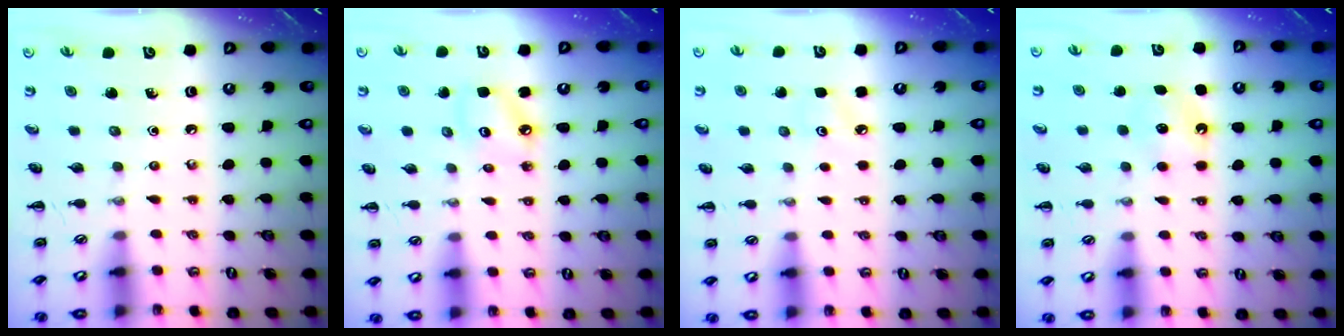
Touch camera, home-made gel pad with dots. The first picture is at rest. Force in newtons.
{"total": 4.7, "press": 4.7, "slide": 0.5}
{"total": 3.1, "press": 2.9, "slide": 0.9}
{"total": 4.6, "press": 4.5, "slide": 1.3}